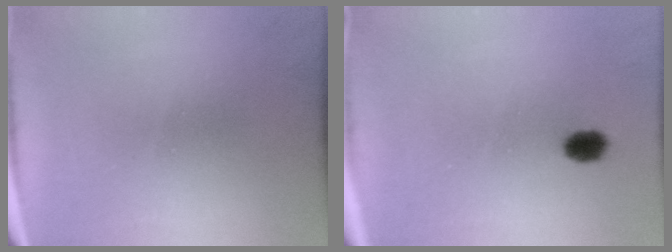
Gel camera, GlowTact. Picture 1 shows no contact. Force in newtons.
{"total": 2.8}